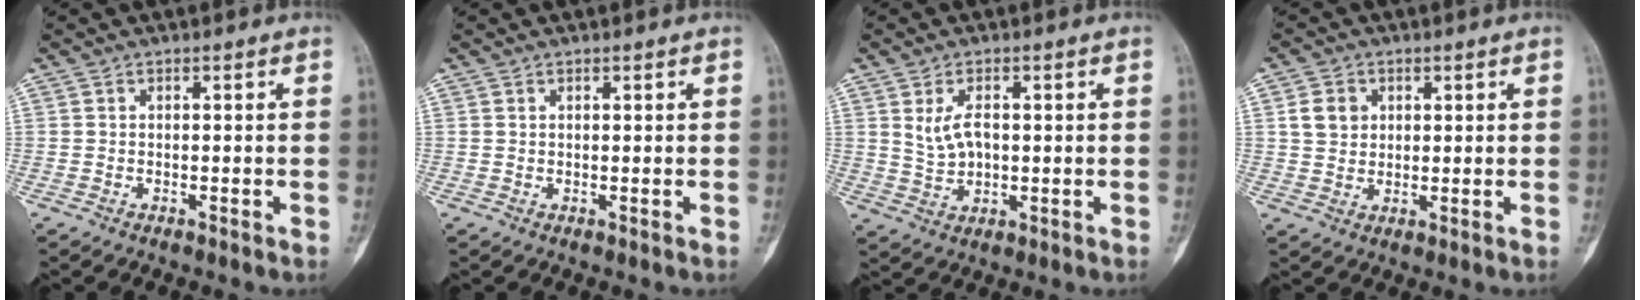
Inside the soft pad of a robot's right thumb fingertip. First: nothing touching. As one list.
[{"total": 0.0}, {"total": 5.0, "force": [1.1, 3.2, 3.8], "torque": [-0.058, 0.002, 0.028]}, {"total": 4.7, "force": [1.5, 4.0, 2.0], "torque": [-0.010, 0.001, 0.026]}]